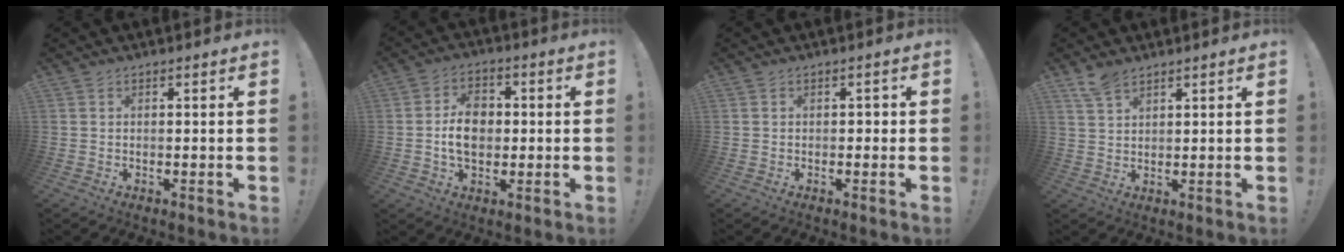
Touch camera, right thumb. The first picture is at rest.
{"total": 9.7, "force": [0.1, 7.4, 6.2], "torque": [-0.097, 0.014, 0.002]}
{"total": 1.3, "force": [-0.5, 1.1, 0.4], "torque": [-0.014, 0.008, -0.010]}
{"total": 5.1, "force": [4.0, 2.0, 2.4], "torque": [-0.043, -0.019, 0.077]}